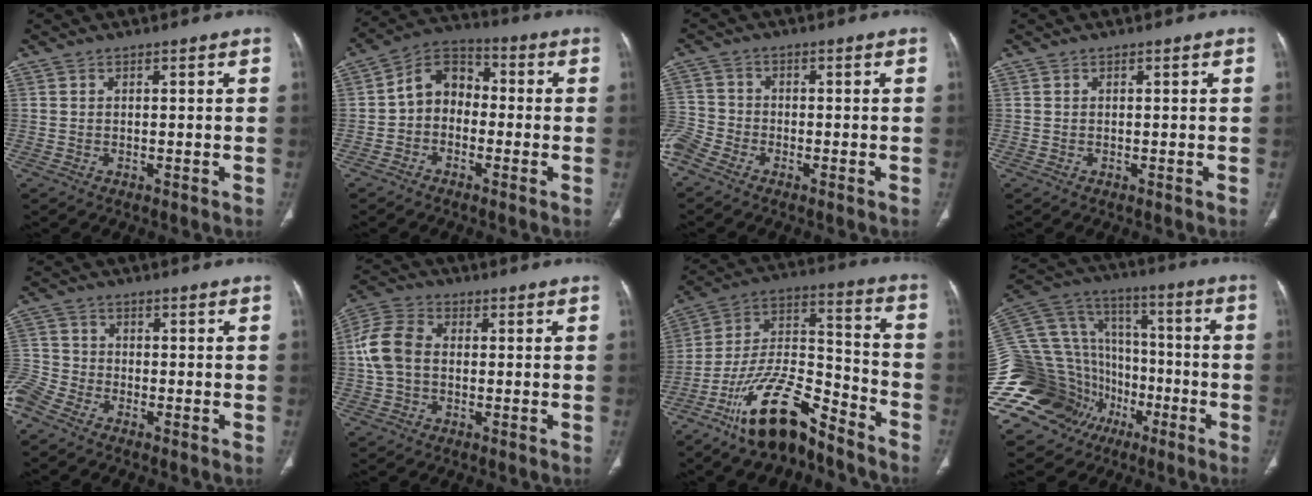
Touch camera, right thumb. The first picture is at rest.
{"total": 8.6, "force": [-1.1, 6.8, 5.1], "torque": [-0.057, 0.037, -0.038]}
{"total": 5.9, "force": [-4.2, 3.5, 2.4], "torque": [-0.062, 0.008, -0.095]}
{"total": 0.0}
{"total": 6.7, "force": [-5.0, 3.4, 2.8], "torque": [-0.077, 0.011, -0.112]}
{"total": 9.2, "force": [0.2, 6.7, 6.4], "torque": [-0.134, 0.025, -0.004]}
{"total": 17.9, "force": [-12.8, 6.3, 10.8], "torque": [-0.180, 0.091, -0.229]}
{"total": 34.8, "force": [-14.3, 26.6, 17.3], "torque": [-0.424, 0.082, -0.239]}